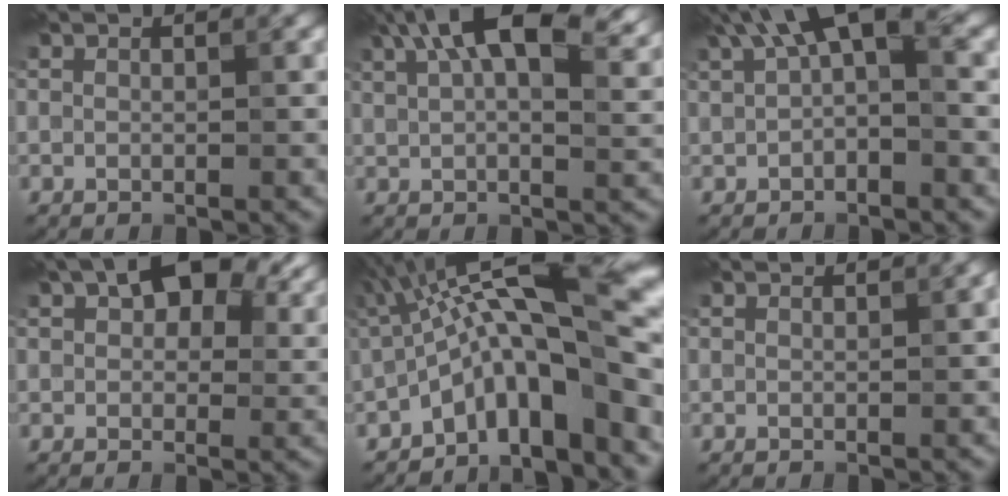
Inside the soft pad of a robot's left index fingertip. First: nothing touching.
{"total": 13.0, "force": [6.7, 5.8, 9.6], "torque": [-0.140, 0.024, 0.100]}
{"total": 6.2, "force": [2.5, 2.5, 5.1], "torque": [-0.074, 0.015, 0.031]}
{"total": 8.6, "force": [3.7, 4.9, 6.1], "torque": [-0.078, 0.015, 0.046]}
{"total": 13.2, "force": [-2.3, 3.5, 12.5], "torque": [-0.179, 0.037, -0.039]}
{"total": 0.9, "force": [0.9, 0.0, 0.2], "torque": [-0.006, 0.000, 0.011]}